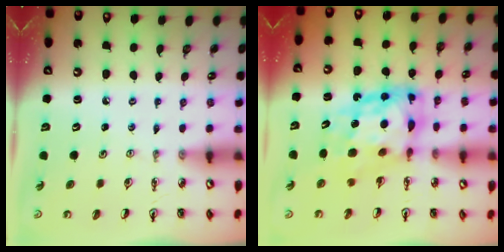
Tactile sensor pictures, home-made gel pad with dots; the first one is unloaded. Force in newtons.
{"total": 12.5, "press": 12.4, "slide": 1.3}